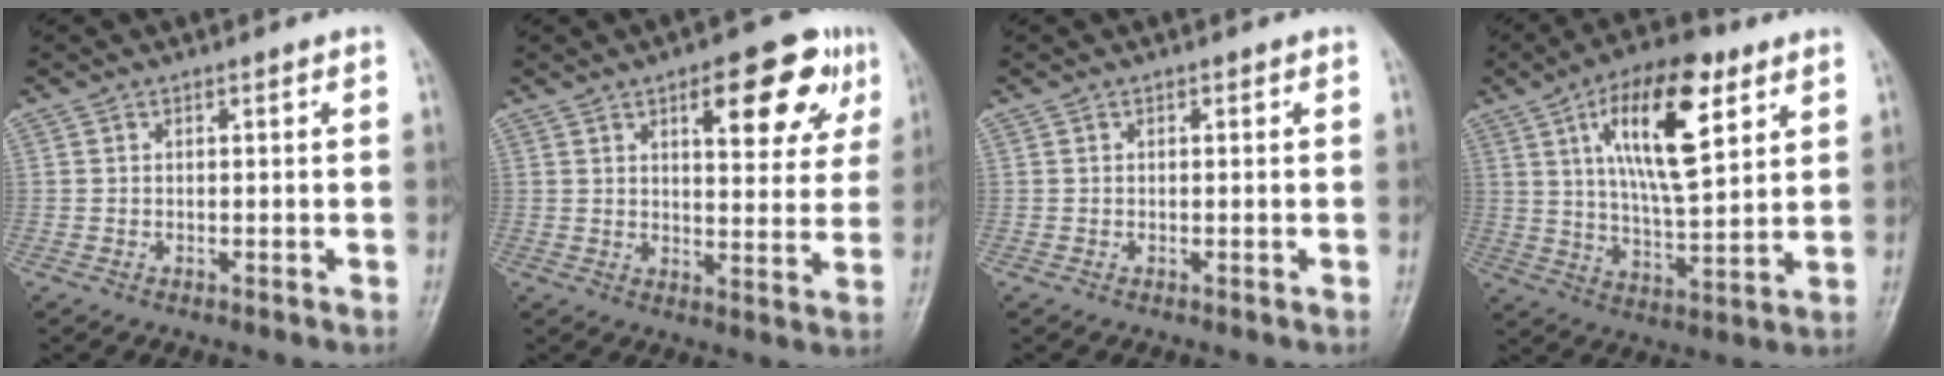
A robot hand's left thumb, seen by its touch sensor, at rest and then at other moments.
{"total": 13.5, "force": [6.6, 5.5, 10.4], "torque": [-0.093, -0.016, 0.081]}
{"total": 0.0}
{"total": 17.8, "force": [7.6, 6.6, 14.8], "torque": [-0.227, -0.024, 0.126]}